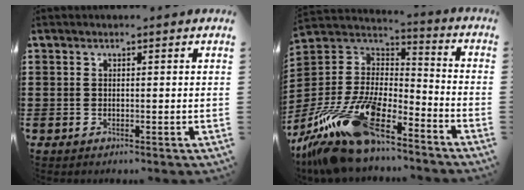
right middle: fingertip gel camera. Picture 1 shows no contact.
{"total": 17.9, "force": [-13.7, 5.2, 10.3], "torque": [-0.224, 0.030, -0.253]}